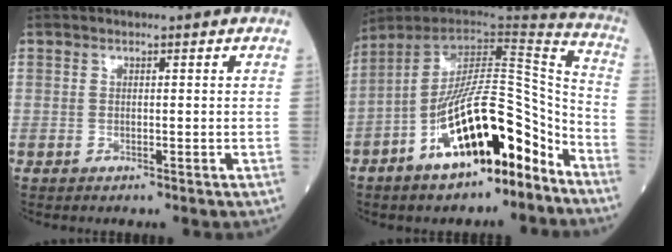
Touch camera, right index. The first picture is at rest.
{"total": 18.5, "force": [-9.5, 5.5, 14.9], "torque": [-0.242, 0.024, -0.148]}